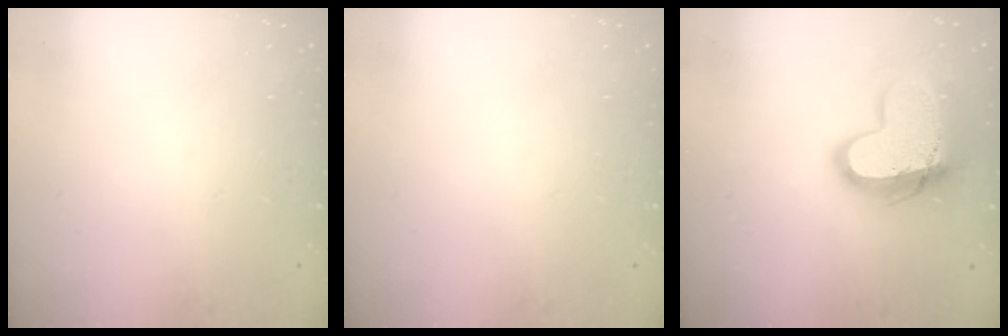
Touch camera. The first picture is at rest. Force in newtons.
{"total": 0.0}
{"total": 16.3, "press": 16.3, "slide": 1.3}